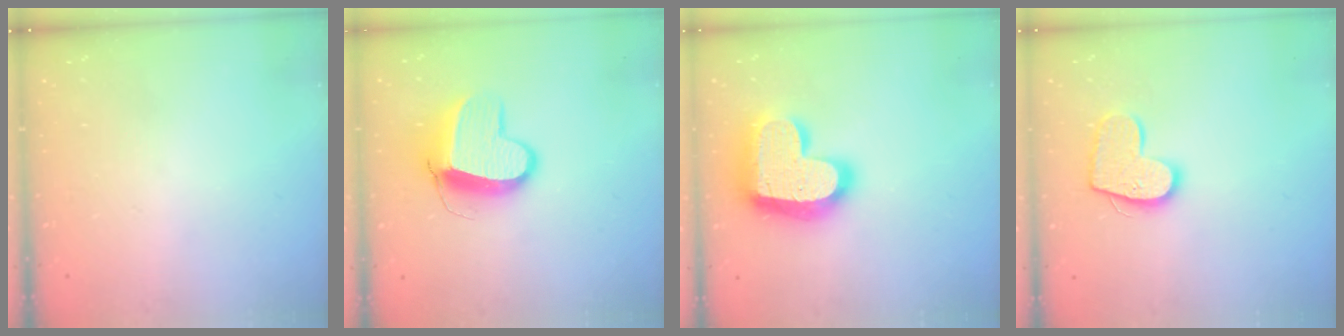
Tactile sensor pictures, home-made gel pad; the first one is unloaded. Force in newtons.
{"total": 12.0, "press": 11.9, "slide": 1.2}
{"total": 22.1, "press": 22.0, "slide": 1.5}
{"total": 13.0, "press": 13.0, "slide": 0.9}